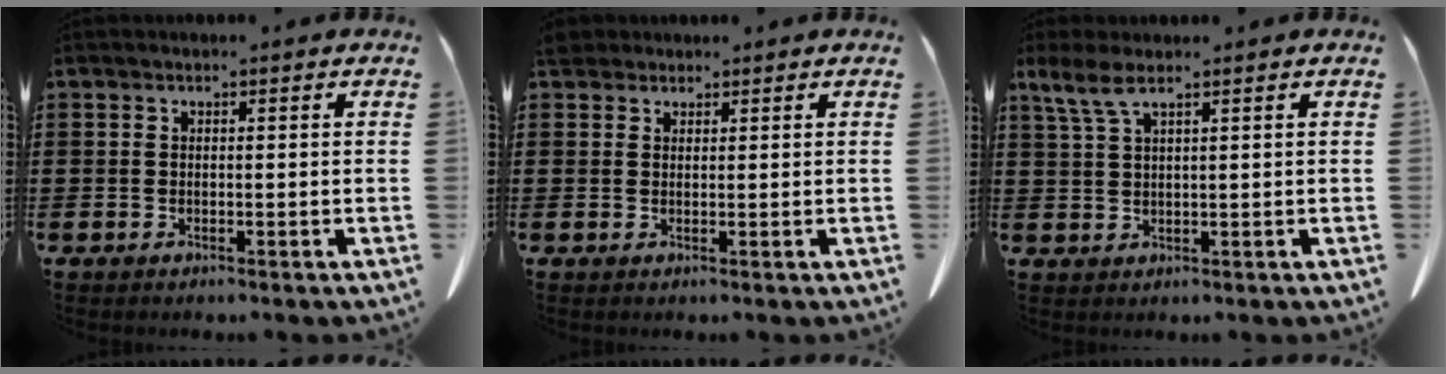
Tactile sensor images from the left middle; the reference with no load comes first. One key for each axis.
{"total": 2.1, "fx": 1.8, "fy": 1.0, "fz": 0.6, "tx": -0.018, "ty": 0.007, "tz": 0.036}
{"total": 3.7, "fx": 2.3, "fy": 0.8, "fz": 2.8, "tx": -0.069, "ty": 0.000, "tz": 0.039}